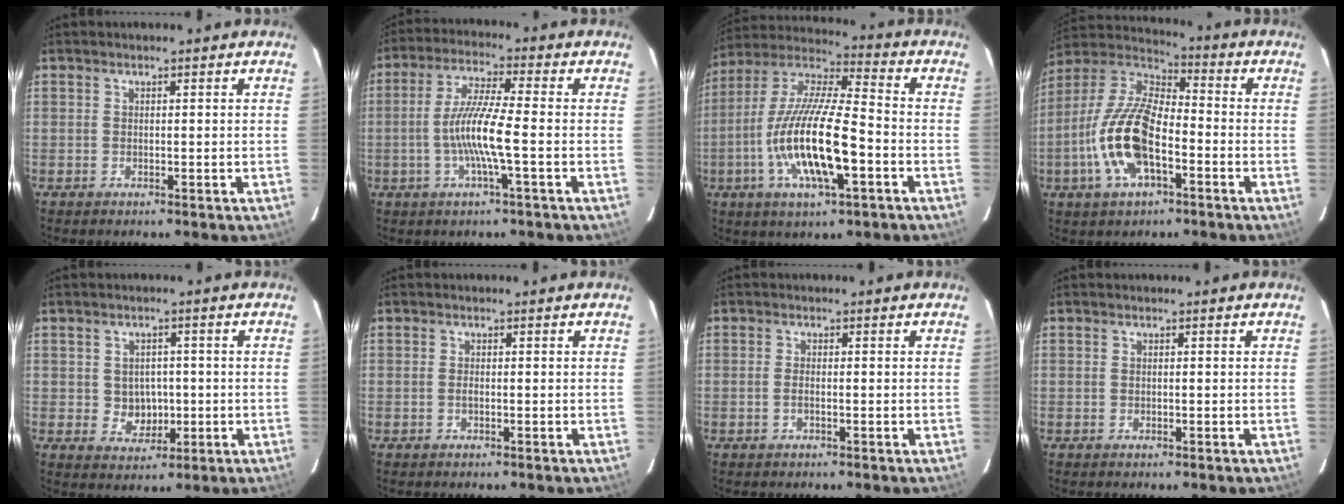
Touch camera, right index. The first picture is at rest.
{"total": 9.2, "force": [-2.1, -0.1, 9.0], "torque": [-0.184, 0.001, -0.041]}
{"total": 18.6, "force": [-5.4, 4.6, 17.2], "torque": [-0.340, -0.011, -0.106]}
{"total": 16.0, "force": [-5.0, 7.0, 13.4], "torque": [-0.283, 0.001, -0.100]}
{"total": 4.9, "force": [-0.3, 4.4, 2.1], "torque": [-0.040, 0.008, 0.009]}
{"total": 1.0, "force": [-0.3, 0.5, 0.9], "torque": [-0.019, 0.001, -0.005]}
{"total": 1.3, "force": [-0.4, 0.5, 1.1], "torque": [-0.026, 0.001, -0.009]}
{"total": 0.0}